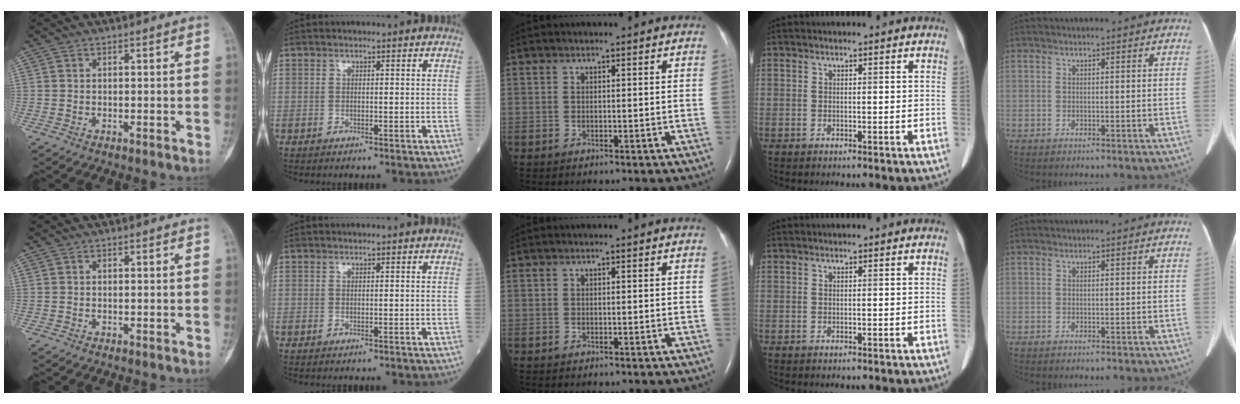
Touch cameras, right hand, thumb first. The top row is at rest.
{}